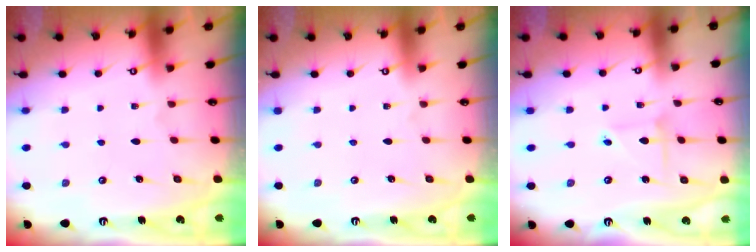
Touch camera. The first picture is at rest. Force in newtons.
{"total": 0.0}
{"total": 2.4, "press": 2.4, "slide": 0.3}